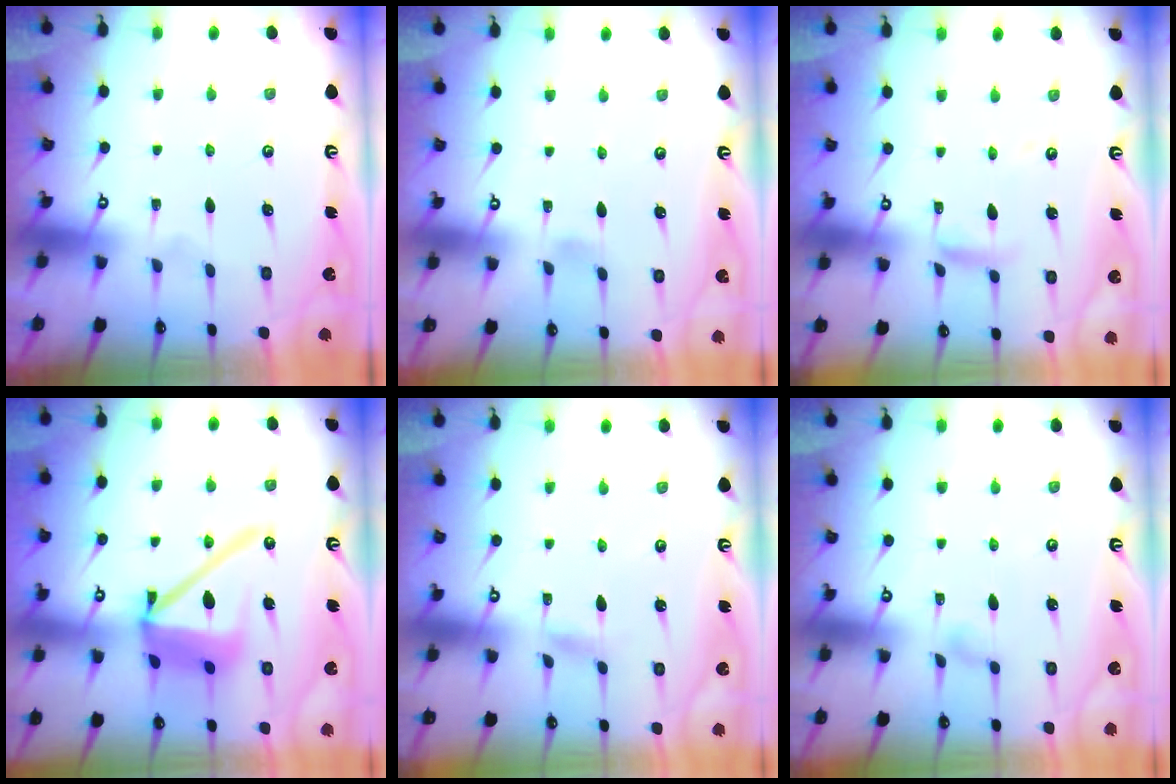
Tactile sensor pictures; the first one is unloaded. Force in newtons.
{"total": 2.1, "press": 2.1, "slide": 0.2}
{"total": 7.5, "press": 7.5, "slide": 0.6}
{"total": 15.8, "press": 15.7, "slide": 2.2}
{"total": 1.6, "press": 1.6, "slide": 0.2}
{"total": 5.1, "press": 5.1, "slide": 0.6}